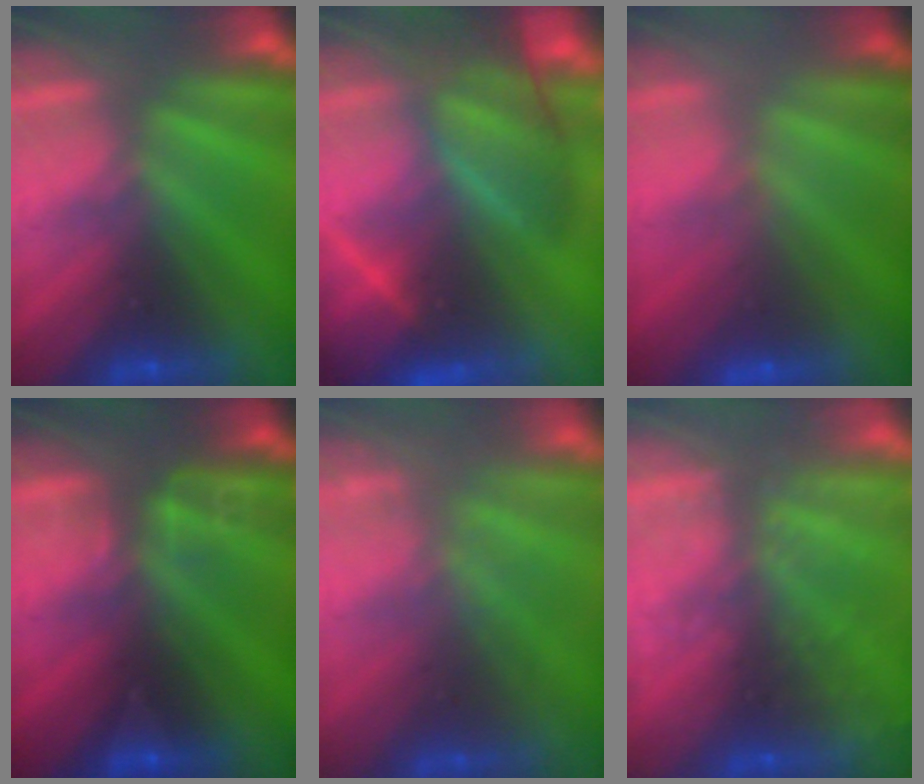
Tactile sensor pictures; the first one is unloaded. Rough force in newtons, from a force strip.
{"total": 7.3}
{"total": 2.3}
{"total": 2.8}
{"total": 2.1}
{"total": 9.1}